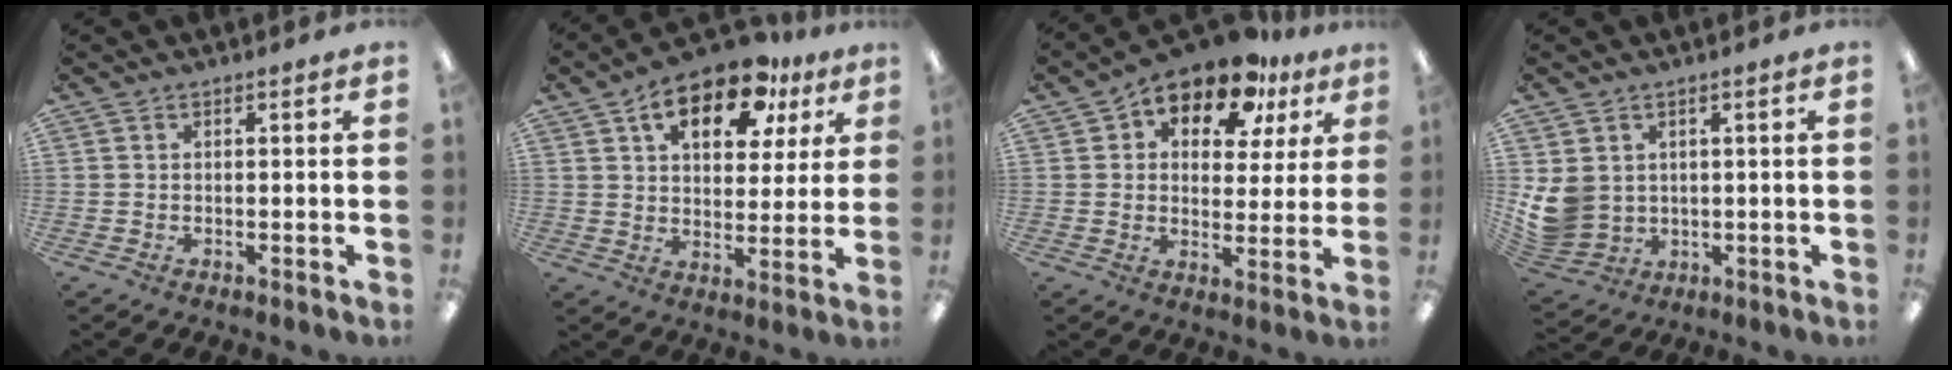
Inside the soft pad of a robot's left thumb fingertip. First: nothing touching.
{"total": 14.8, "force": [8.8, 7.8, 9.0], "torque": [-0.128, -0.038, 0.151]}
{"total": 12.1, "force": [8.6, 6.0, 6.0], "torque": [-0.105, -0.049, 0.152]}
{"total": 7.5, "force": [1.5, 6.7, 3.1], "torque": [-0.086, -0.007, 0.034]}